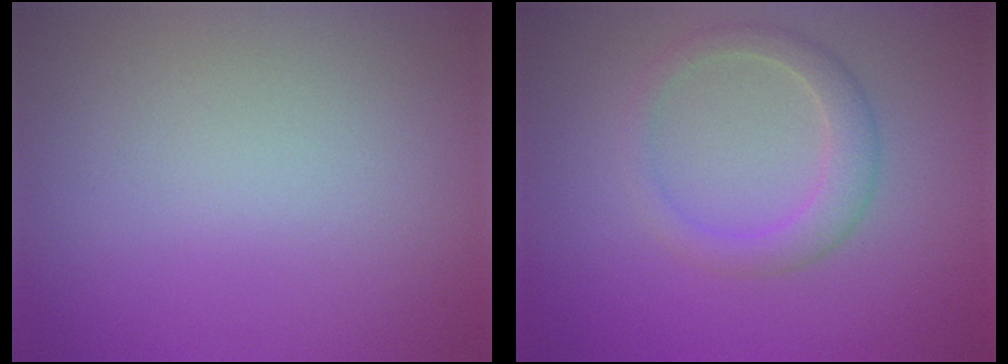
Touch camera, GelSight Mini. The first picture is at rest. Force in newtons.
{"total": 2.7, "press": 2.7, "slide": 0.1}